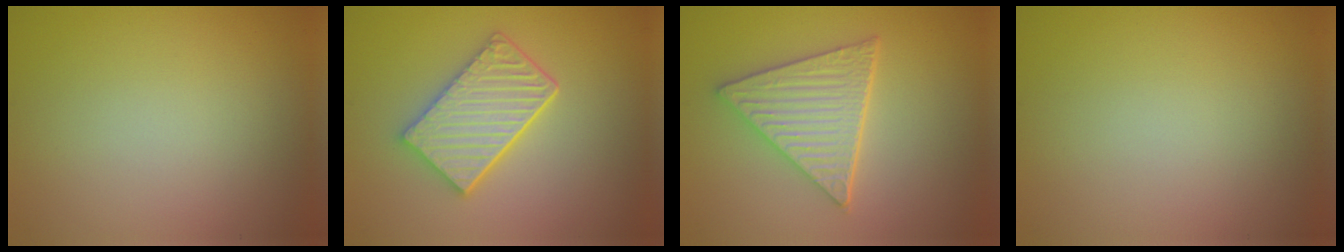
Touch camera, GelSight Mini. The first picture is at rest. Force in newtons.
{"total": 5.5, "press": 4.3, "slide": 3.4}
{"total": 5.5, "press": 4.5, "slide": 3.2}
{"total": 0.0}